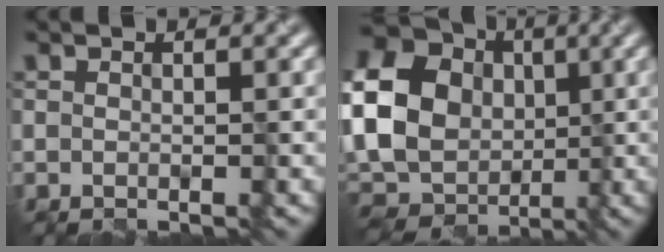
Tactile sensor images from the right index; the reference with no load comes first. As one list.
[{"total": 17.8, "force": [3.1, 15.7, 7.9], "torque": [-0.222, 0.021, 0.029]}]